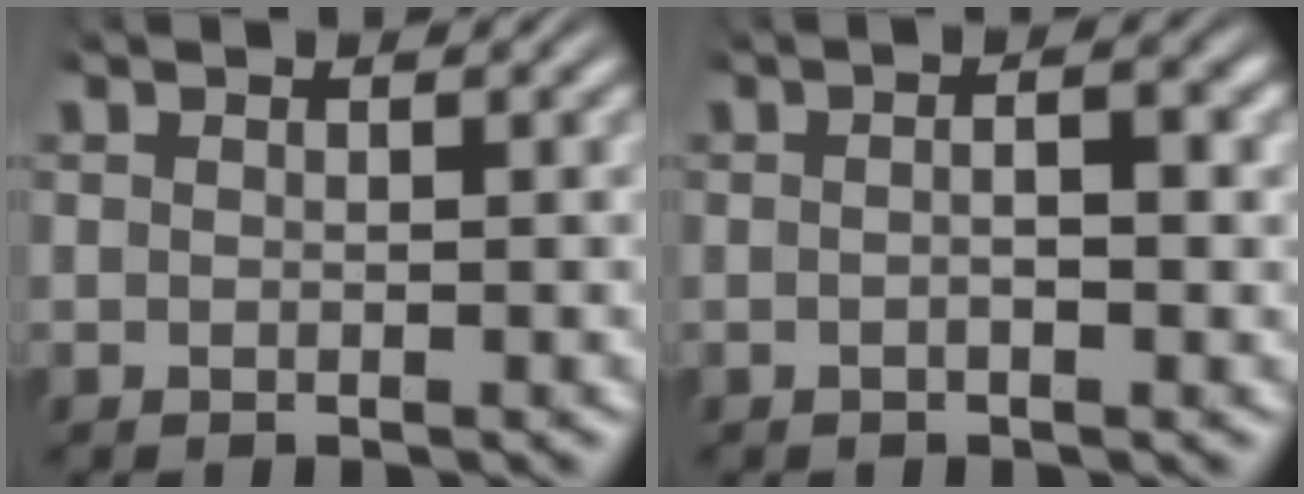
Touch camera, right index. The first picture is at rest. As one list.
[{"total": 2.2, "force": [-0.3, 0.5, 2.1], "torque": [-0.028, 0.006, -0.011]}]